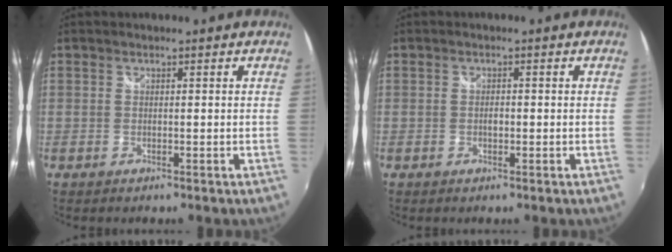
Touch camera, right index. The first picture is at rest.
{"total": 1.2, "force": [-0.3, 0.8, 0.9], "torque": [-0.017, 0.001, -0.007]}